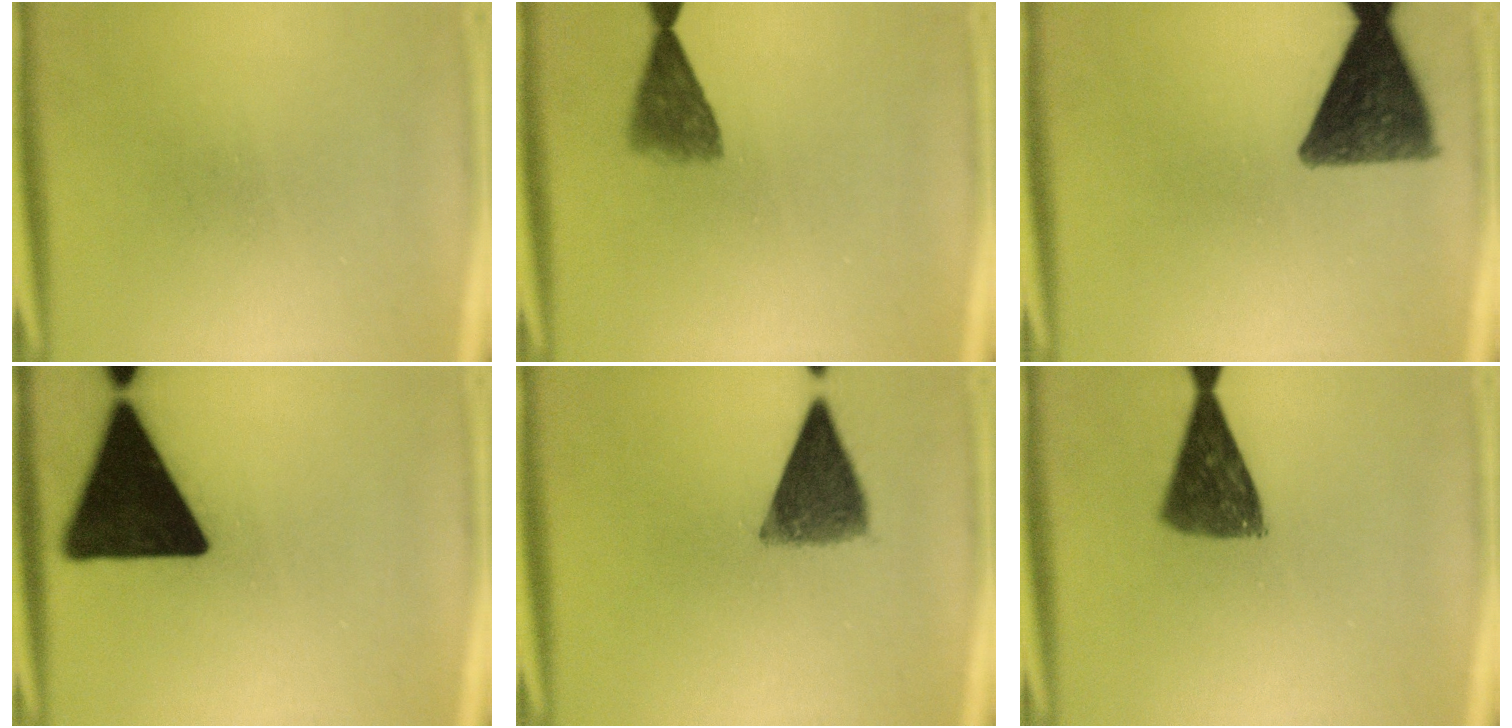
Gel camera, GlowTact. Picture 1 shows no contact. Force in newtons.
{"total": 4.7}
{"total": 11.5}
{"total": 19.8}
{"total": 8.3}
{"total": 9.4}